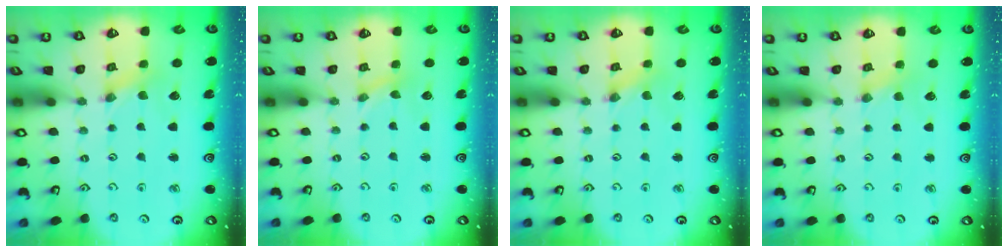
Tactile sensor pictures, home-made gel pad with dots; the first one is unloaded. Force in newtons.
{"total": 0.0}
{"total": 0.5, "press": 0.5, "slide": 0.1}
{"total": 2.4, "press": 2.4, "slide": 0.4}